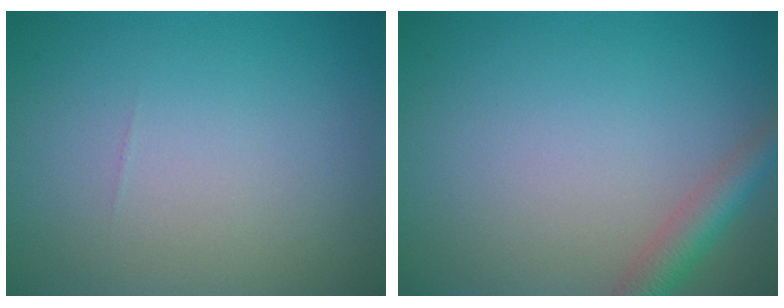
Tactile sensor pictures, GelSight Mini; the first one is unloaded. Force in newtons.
{"total": 2.8, "press": 2.8, "slide": 0.1}